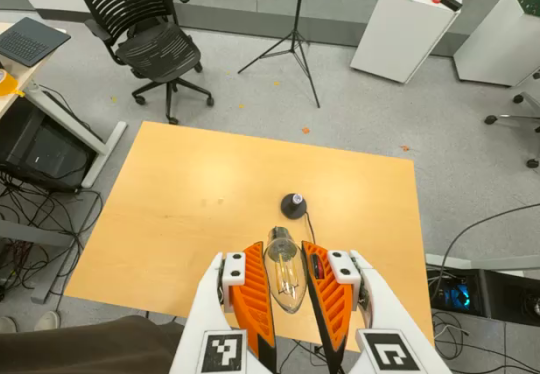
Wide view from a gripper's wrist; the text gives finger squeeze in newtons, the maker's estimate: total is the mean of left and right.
{"total": 12.9, "left": 13.9, "right": 11.9}